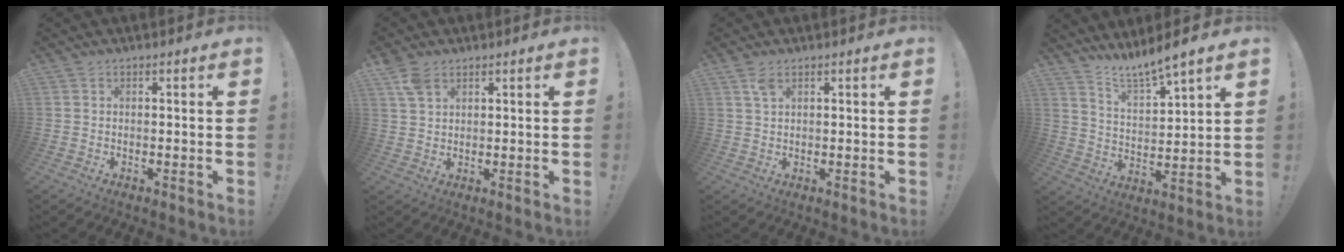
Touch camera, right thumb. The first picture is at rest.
{"total": 5.5, "force": [3.4, 3.2, 3.0], "torque": [-0.056, -0.009, 0.066]}
{"total": 3.2, "force": [1.8, 1.4, 2.3], "torque": [-0.049, 0.001, 0.032]}
{"total": 8.4, "force": [7.8, 0.5, 3.0], "torque": [-0.062, -0.059, 0.139]}